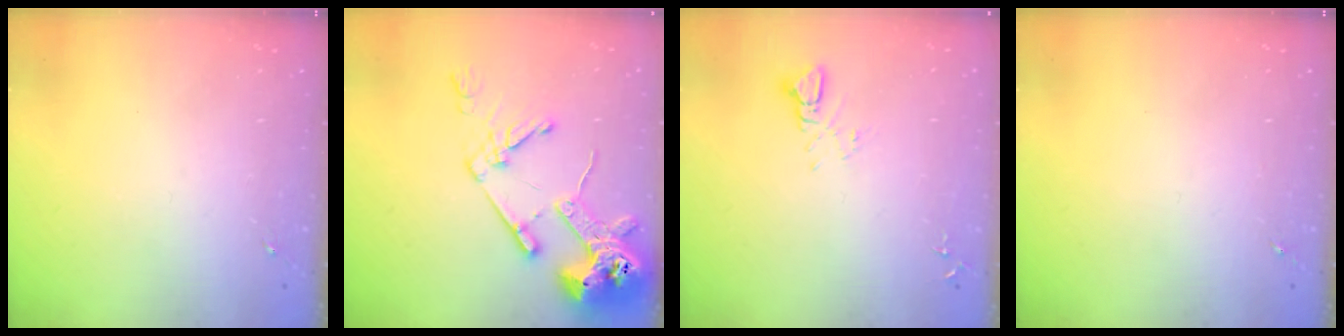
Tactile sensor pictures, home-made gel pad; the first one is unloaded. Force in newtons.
{"total": 17.2, "press": 17.1, "slide": 2.2}
{"total": 3.3, "press": 3.3, "slide": 0.2}
{"total": 0.0}